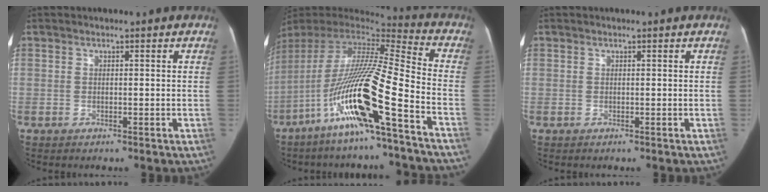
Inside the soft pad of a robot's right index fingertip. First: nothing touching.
{"total": 19.9, "force": [-10.1, -0.8, 17.1], "torque": [-0.344, -0.039, -0.201]}
{"total": 0.0}